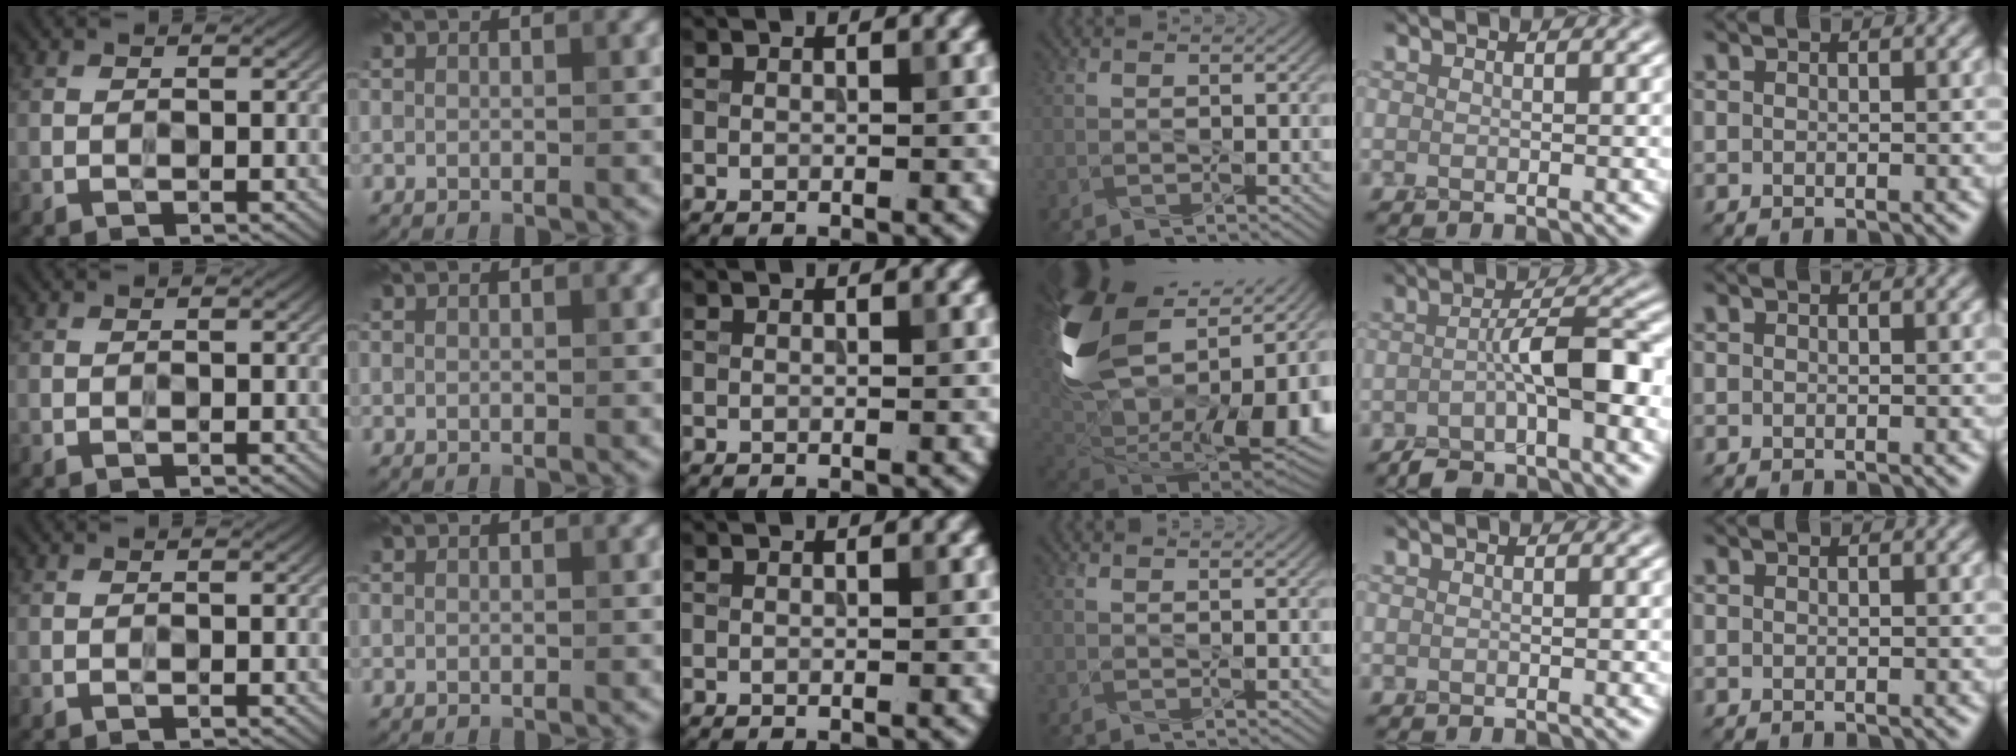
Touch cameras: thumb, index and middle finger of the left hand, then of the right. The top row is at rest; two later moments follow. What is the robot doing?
{"motion": "squeeze", "object": "paper clamp"}